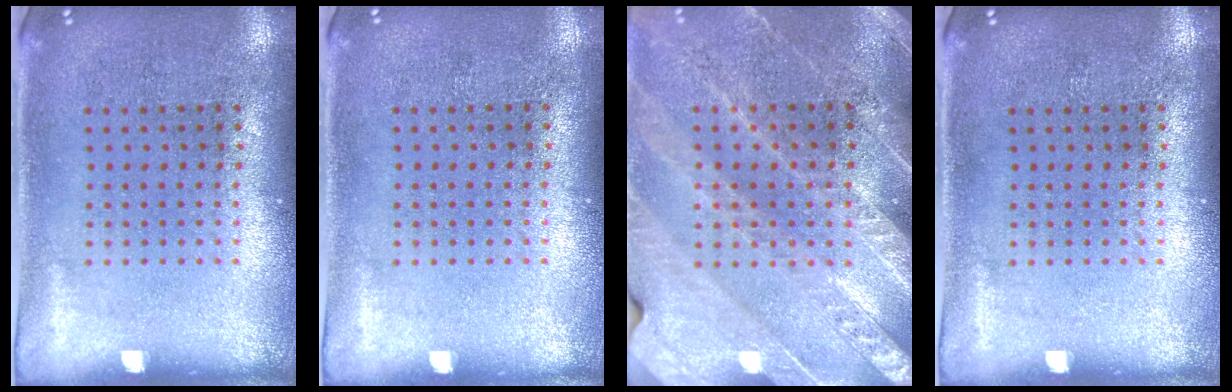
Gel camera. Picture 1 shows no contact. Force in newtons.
{"total": 0.0}
{"total": 3.1, "press": 2.8, "slide": 1.2}
{"total": 0.0}